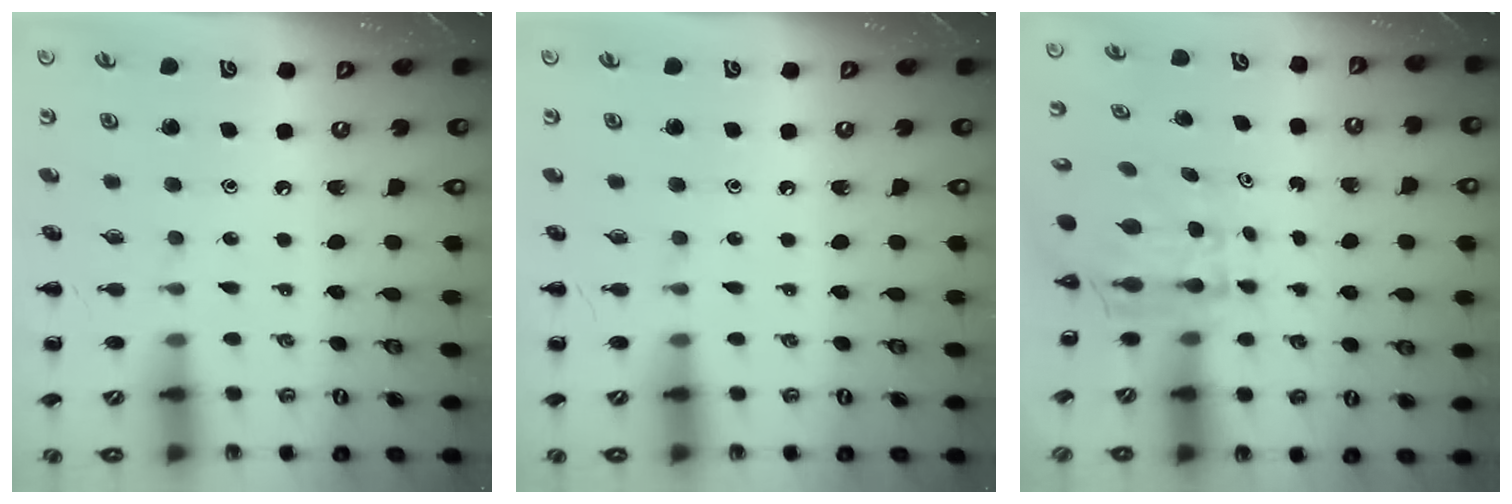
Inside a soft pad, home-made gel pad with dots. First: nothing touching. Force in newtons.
{"total": 0.0}
{"total": 5.3, "press": 5.1, "slide": 1.2}